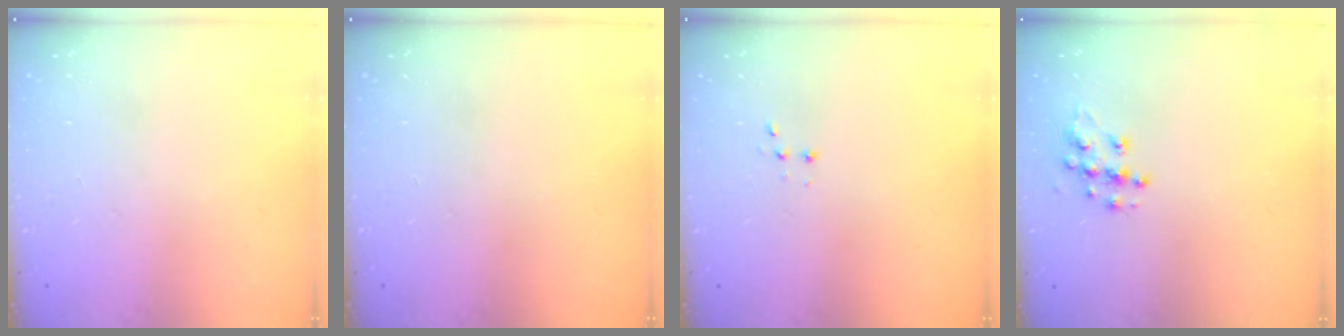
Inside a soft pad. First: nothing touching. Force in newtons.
{"total": 0.0}
{"total": 2.8, "press": 2.7, "slide": 0.7}
{"total": 9.9, "press": 9.9, "slide": 0.7}